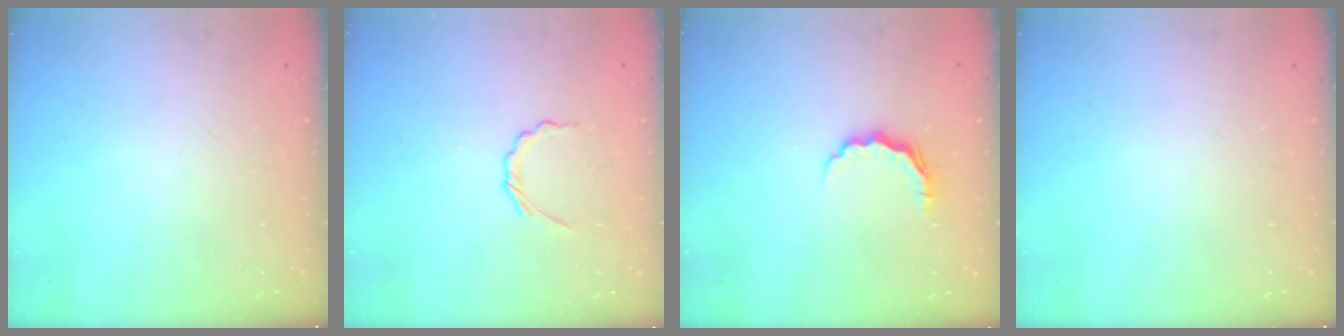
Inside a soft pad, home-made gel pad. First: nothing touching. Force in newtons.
{"total": 2.4, "press": 2.3, "slide": 0.9}
{"total": 5.8, "press": 5.8, "slide": 0.8}
{"total": 0.0}